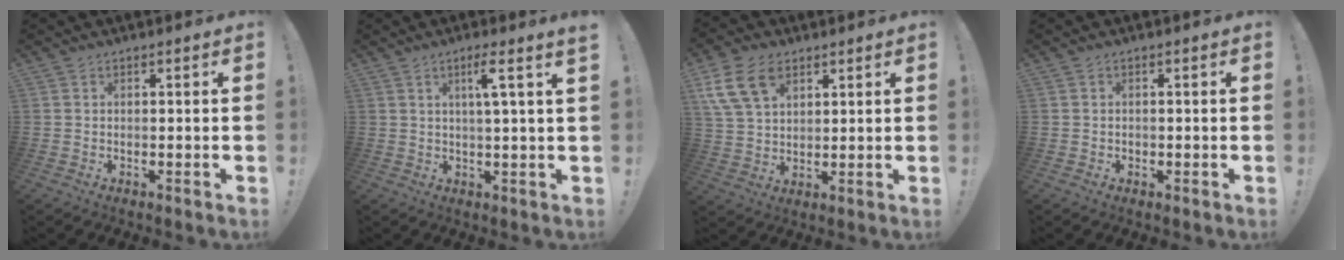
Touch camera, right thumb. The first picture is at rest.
{"total": 5.6, "force": [2.2, -0.6, 5.1], "torque": [-0.080, -0.005, 0.026]}
{"total": 12.7, "force": [6.5, 8.4, 7.0], "torque": [-0.140, -0.021, 0.127]}
{"total": 0.9, "force": [-0.6, 0.6, 0.3], "torque": [-0.011, 0.006, -0.009]}